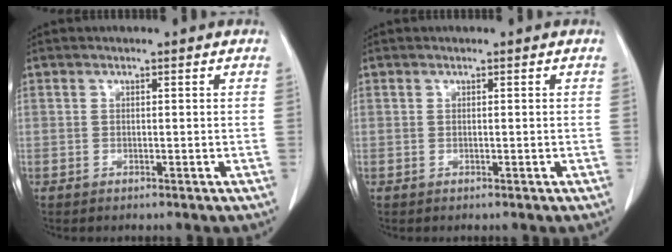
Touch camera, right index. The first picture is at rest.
{"total": 0.0}